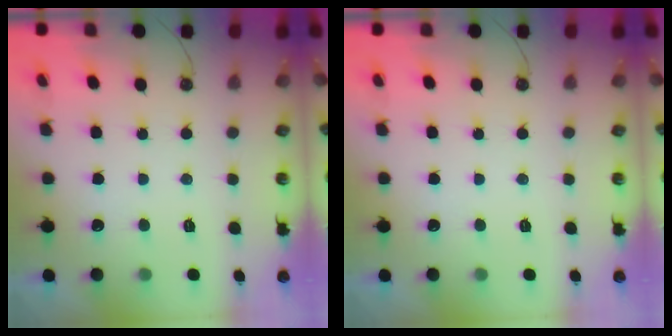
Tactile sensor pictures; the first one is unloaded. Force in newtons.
{"total": 0.0}